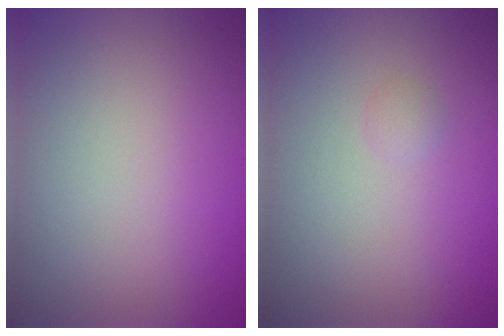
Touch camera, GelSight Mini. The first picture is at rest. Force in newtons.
{"total": 0.6, "press": 0.6, "slide": 0.1}